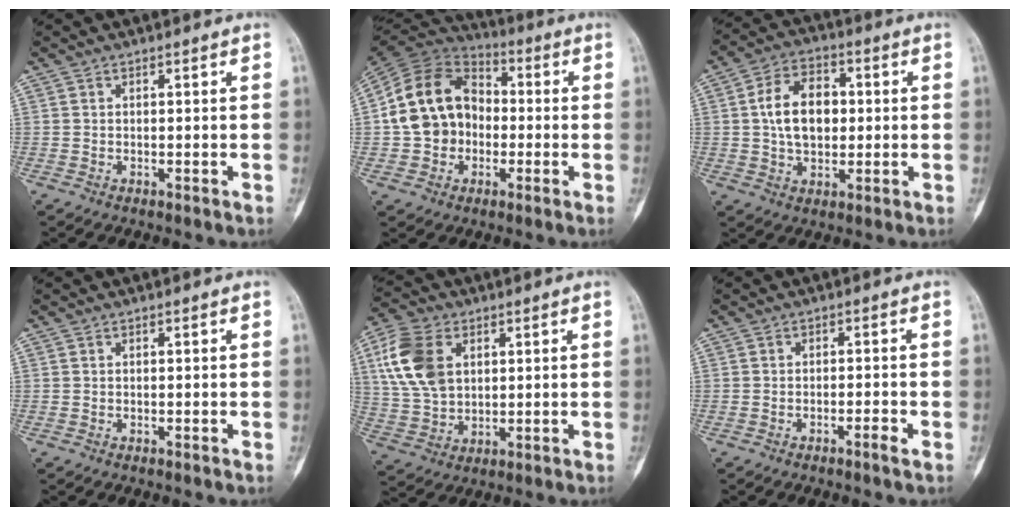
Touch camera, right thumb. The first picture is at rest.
{"total": 15.6, "force": [-1.0, 12.7, 9.0], "torque": [-0.139, 0.036, -0.026]}
{"total": 10.9, "force": [0.9, 7.3, 8.0], "torque": [-0.119, 0.014, 0.011]}
{"total": 0.0}
{"total": 12.8, "force": [4.0, 8.7, 8.5], "torque": [-0.164, -0.002, 0.081]}
{"total": 1.8, "force": [-1.1, 0.1, 1.4], "torque": [-0.031, 0.006, -0.020]}